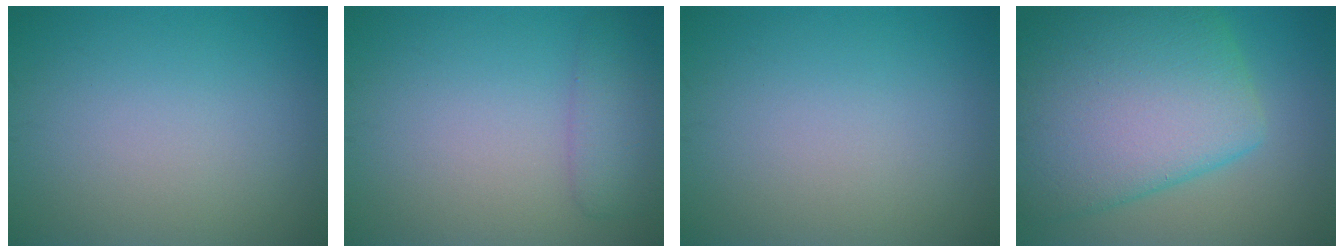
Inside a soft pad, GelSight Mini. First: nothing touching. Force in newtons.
{"total": 2.3, "press": 2.3, "slide": 0.1}
{"total": 0.0}
{"total": 12.4, "press": 12.4, "slide": 0.4}